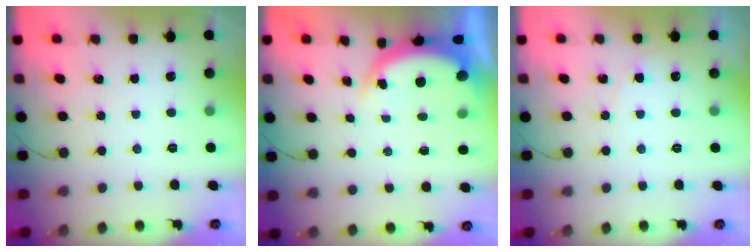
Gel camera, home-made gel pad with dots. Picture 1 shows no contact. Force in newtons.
{"total": 4.7, "press": 4.6, "slide": 0.6}
{"total": 2.7, "press": 2.7, "slide": 0.2}